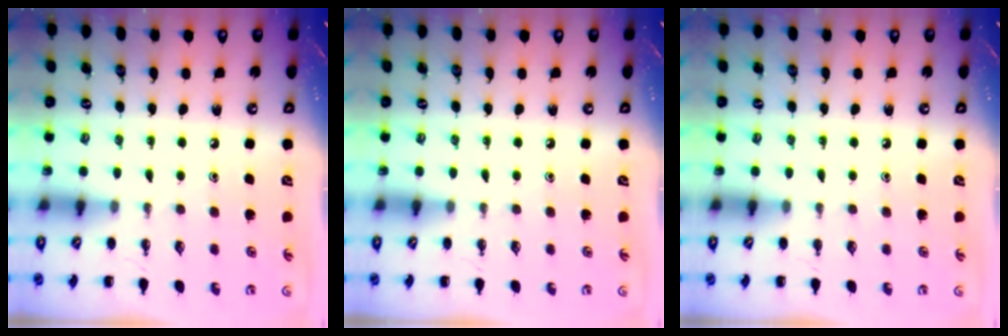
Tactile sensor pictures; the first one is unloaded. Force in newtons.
{"total": 0.0}
{"total": 0.0}